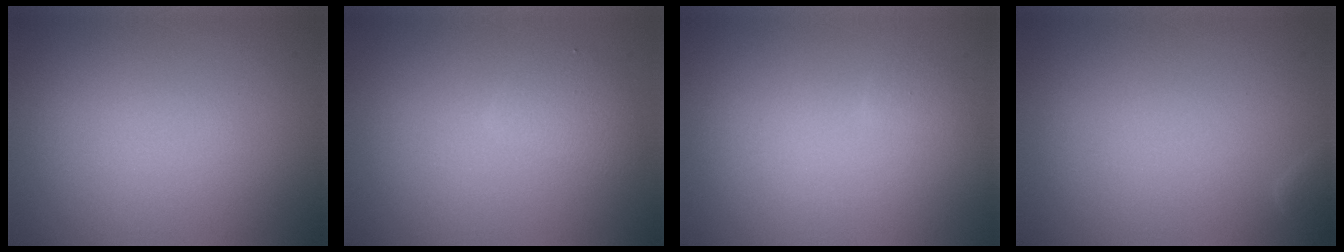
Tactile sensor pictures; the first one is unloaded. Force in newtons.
{"total": 1.9, "press": 1.9, "slide": 0.0}
{"total": 0.7, "press": 0.7, "slide": 0.1}
{"total": 0.8, "press": 0.8, "slide": 0.1}